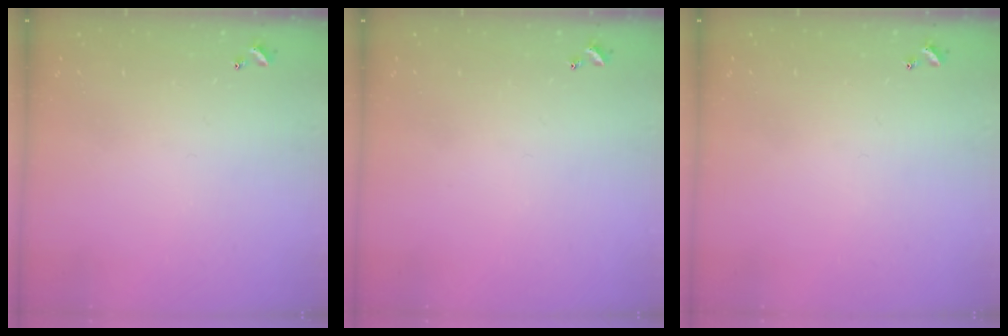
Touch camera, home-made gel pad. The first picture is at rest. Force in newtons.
{"total": 0.0}
{"total": 0.0}